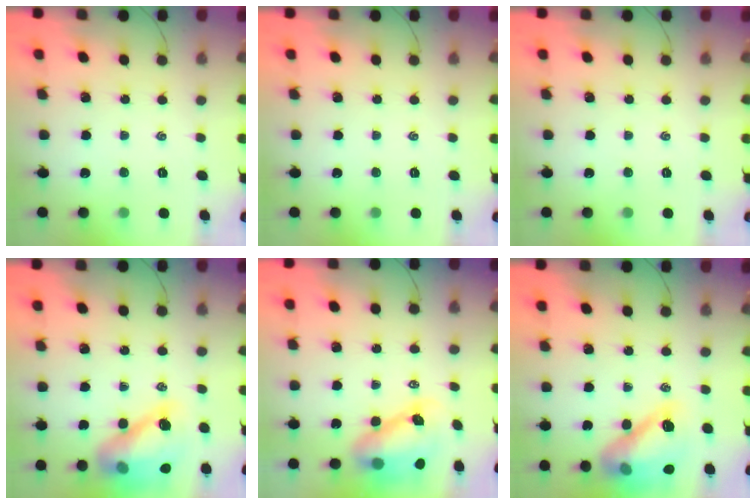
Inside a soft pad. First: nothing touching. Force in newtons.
{"total": 0.0}
{"total": 0.0}
{"total": 14.9, "press": 14.3, "slide": 4.2}
{"total": 9.1, "press": 8.9, "slide": 1.8}
{"total": 16.8, "press": 16.7, "slide": 1.9}